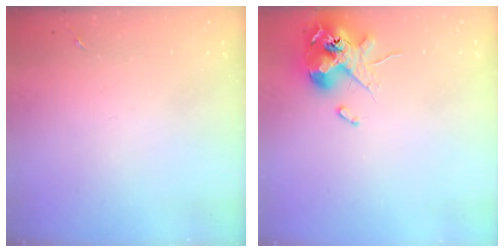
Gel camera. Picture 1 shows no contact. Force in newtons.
{"total": 12.4, "press": 12.2, "slide": 2.2}